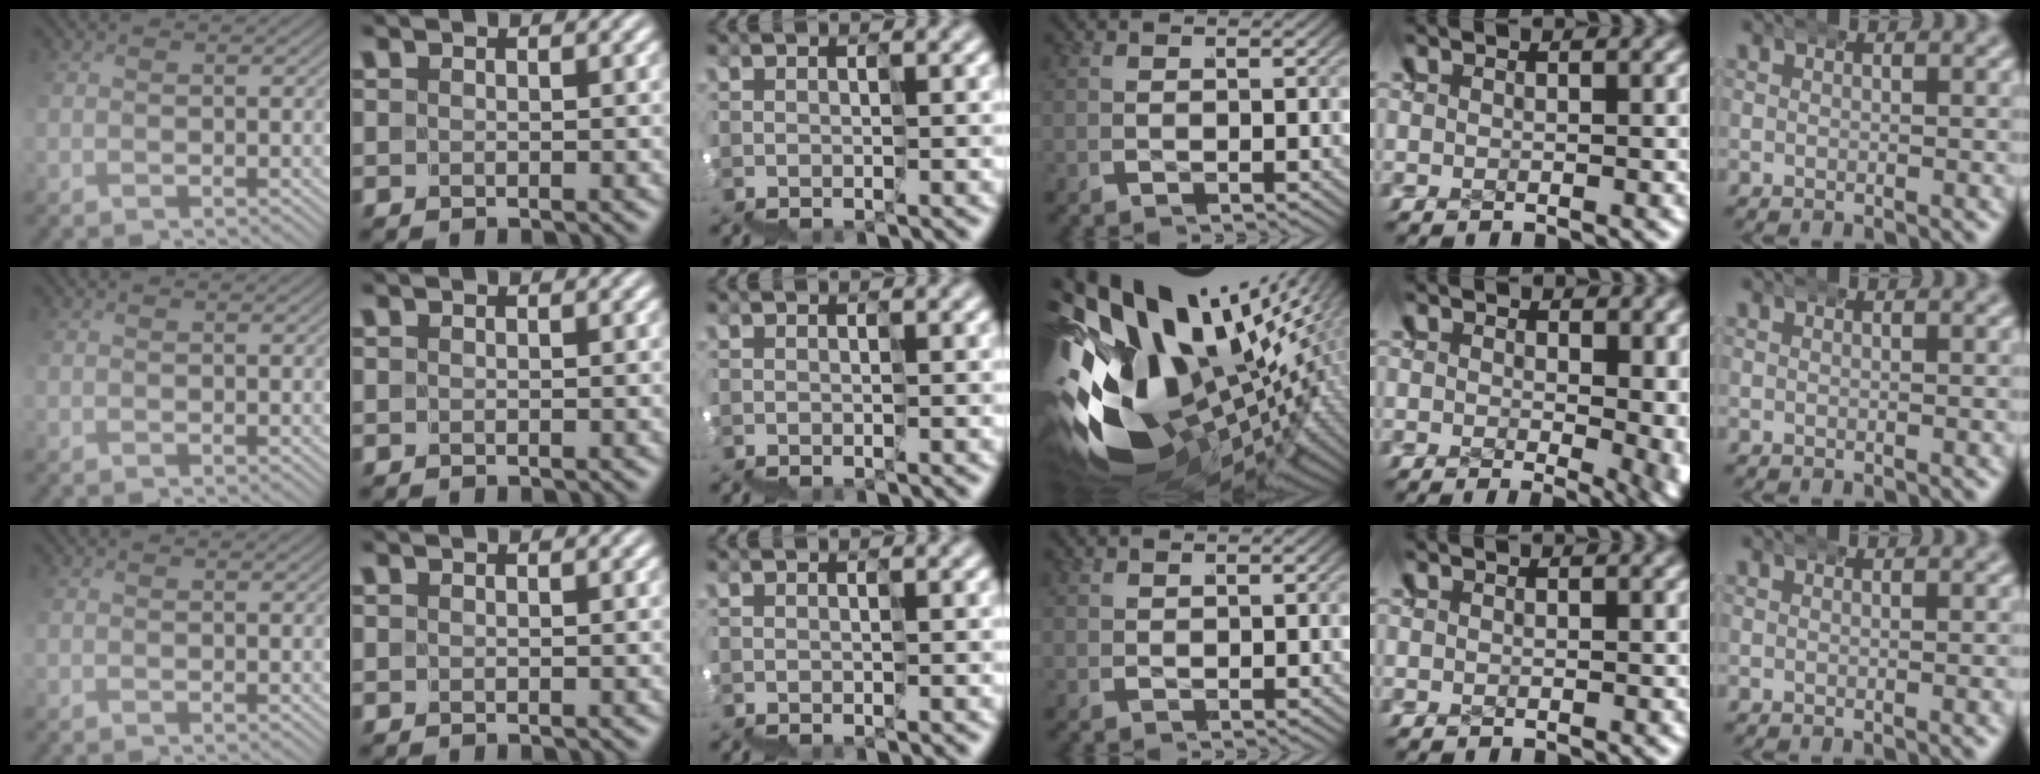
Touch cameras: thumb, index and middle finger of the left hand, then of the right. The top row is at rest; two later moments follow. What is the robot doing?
{"motion": "wrap", "object": "ethernet cable"}